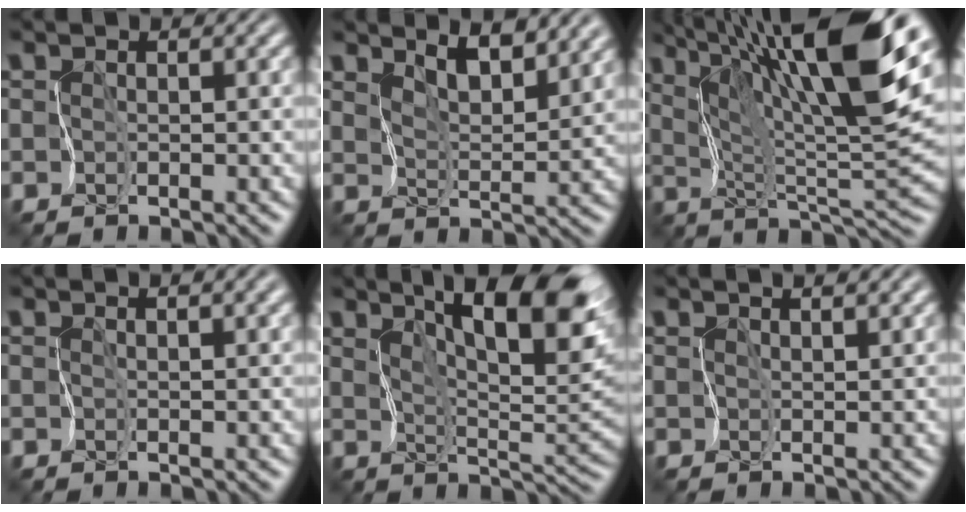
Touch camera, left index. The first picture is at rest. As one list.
[{"total": 4.4, "force": [3.7, 0.9, 2.2], "torque": [-0.038, -0.003, 0.063]}, {"total": 15.0, "force": [8.7, 2.6, 11.9], "torque": [-0.195, 0.009, 0.150]}, {"total": 2.7, "force": [1.5, 0.9, 2.1], "torque": [-0.024, 0.002, 0.027]}, {"total": 11.6, "force": [6.6, 2.8, 9.1], "torque": [-0.135, 0.008, 0.103]}, {"total": 3.5, "force": [2.4, 1.3, 2.2], "torque": [-0.025, 0.011, 0.030]}]